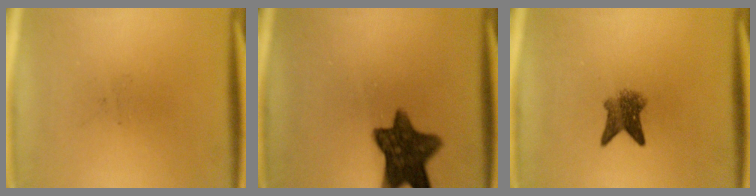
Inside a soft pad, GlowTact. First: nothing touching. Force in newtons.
{"total": 11.0}
{"total": 3.9}